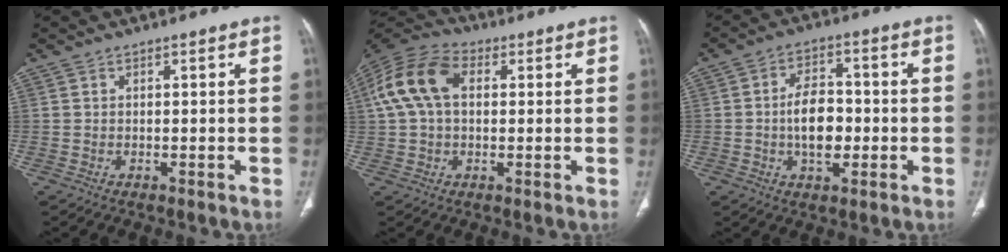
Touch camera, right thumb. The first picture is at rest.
{"total": 13.1, "force": [2.6, 8.6, 9.6], "torque": [-0.195, 0.034, 0.042]}
{"total": 9.2, "force": [-1.2, 5.5, 7.2], "torque": [-0.106, 0.015, -0.024]}